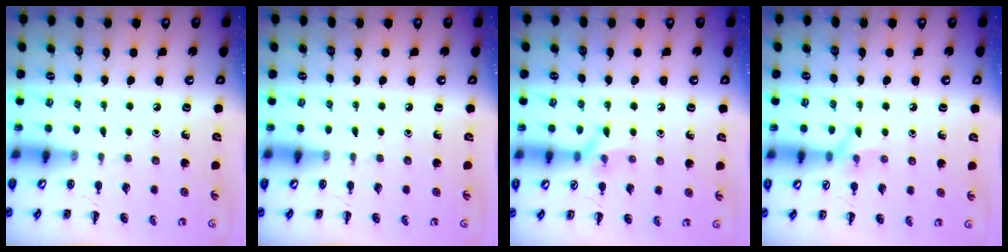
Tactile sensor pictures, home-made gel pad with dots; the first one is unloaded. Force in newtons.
{"total": 0.0}
{"total": 6.6, "press": 6.5, "slide": 0.9}
{"total": 6.1, "press": 6.1, "slide": 1.0}